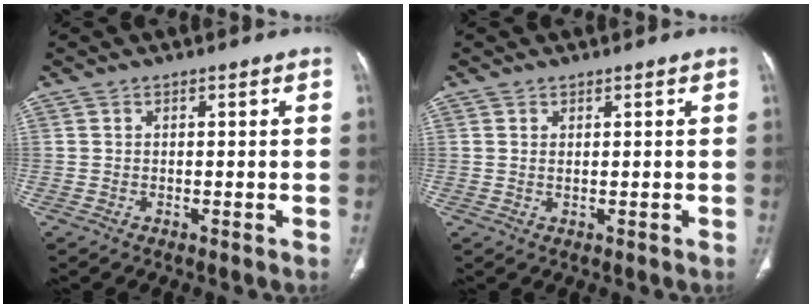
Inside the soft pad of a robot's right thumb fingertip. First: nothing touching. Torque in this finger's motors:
{"motor_torque": [-0.39, 0.34, -0.26, 0.16, 0.04]}